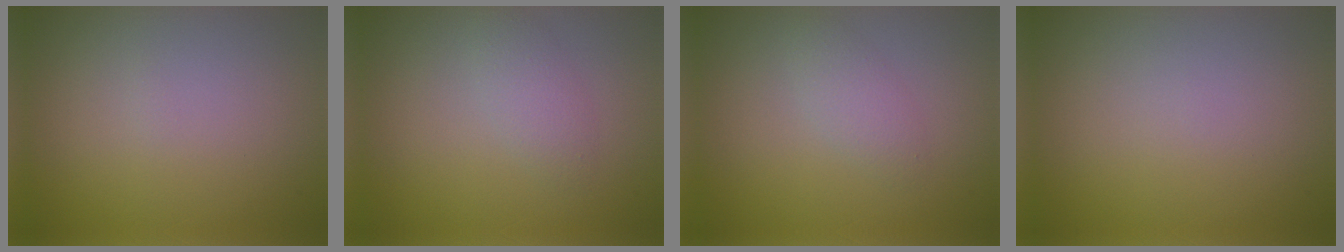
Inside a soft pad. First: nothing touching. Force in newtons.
{"total": 1.7, "press": 1.7, "slide": 0.1}
{"total": 1.7, "press": 1.6, "slide": 0.0}
{"total": 0.0}